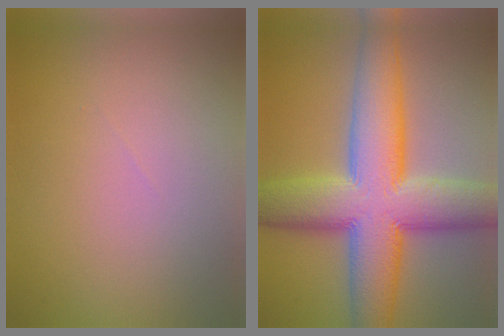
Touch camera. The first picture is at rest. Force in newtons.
{"total": 13.0, "press": 12.9, "slide": 0.7}